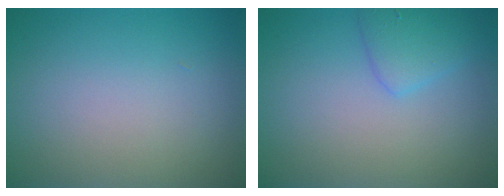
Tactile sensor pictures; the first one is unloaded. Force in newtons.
{"total": 2.2, "press": 2.2, "slide": 0.1}